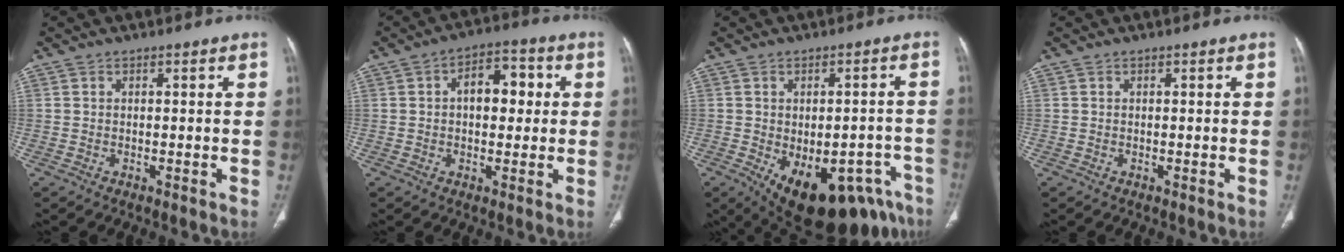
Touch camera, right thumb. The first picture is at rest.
{"total": 8.7, "force": [1.3, 5.3, 6.7], "torque": [-0.071, 0.021, 0.015]}
{"total": 20.5, "force": [-10.5, 10.3, 14.2], "torque": [-0.149, 0.025, -0.123]}
{"total": 0.0}